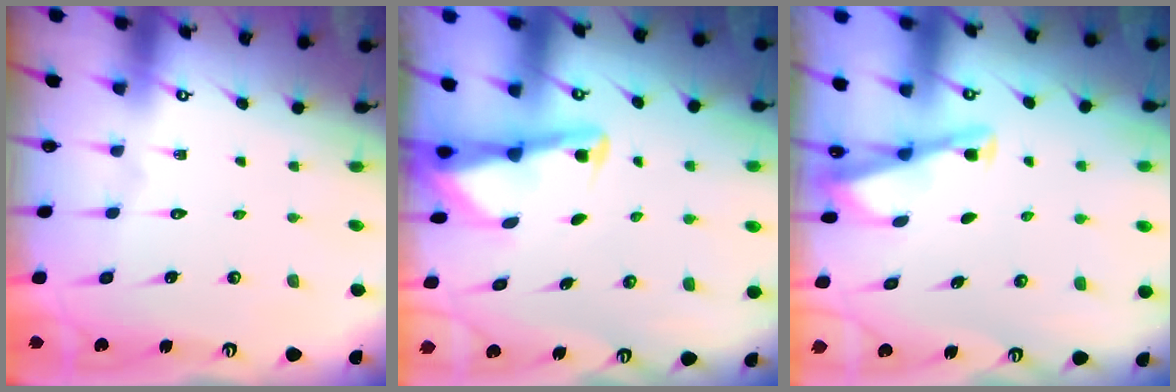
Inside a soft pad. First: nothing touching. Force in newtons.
{"total": 3.1, "press": 3.1, "slide": 0.4}
{"total": 2.7, "press": 2.7, "slide": 0.3}